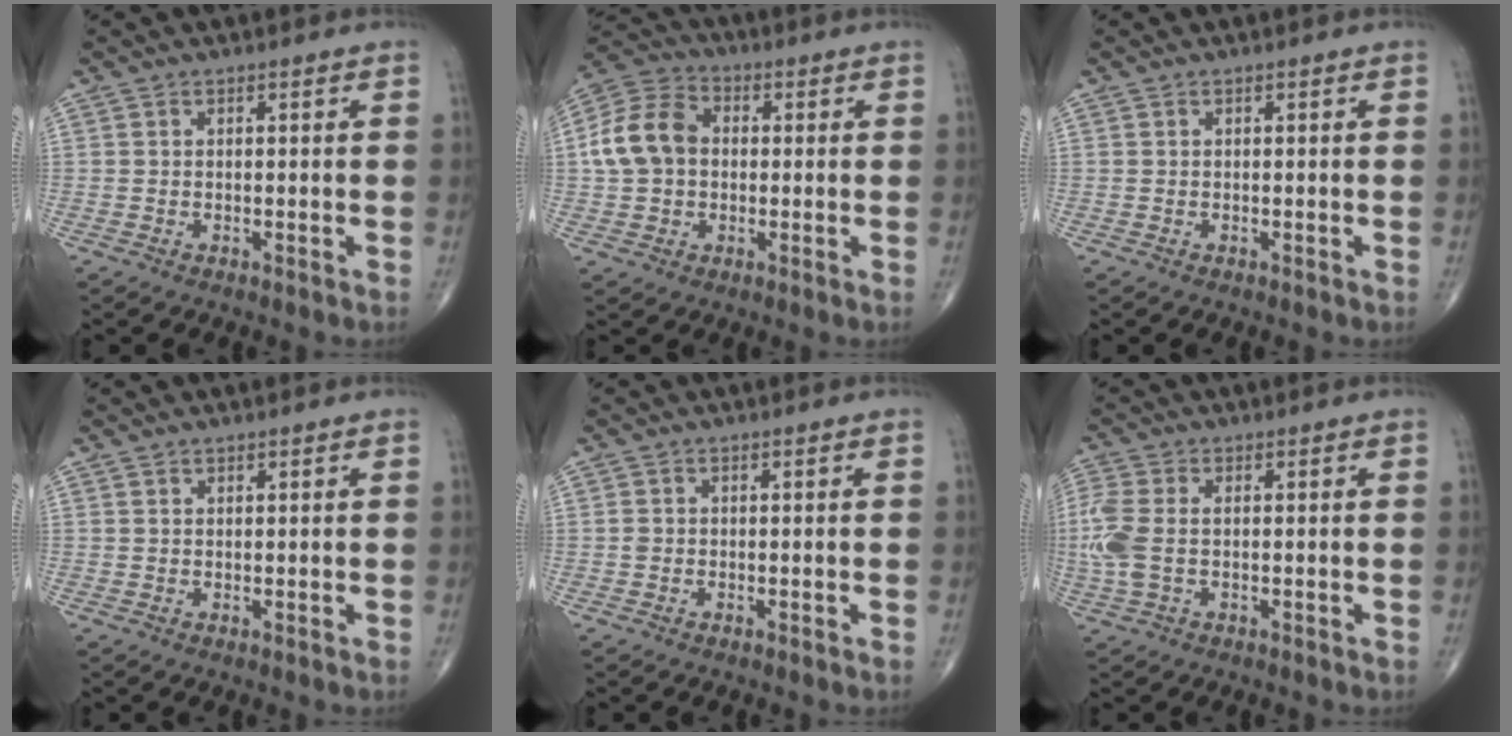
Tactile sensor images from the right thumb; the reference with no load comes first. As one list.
[{"total": 11.4, "force": [0.5, 8.9, 7.1], "torque": [-0.128, 0.030, 0.001]}, {"total": 0.0}, {"total": 0.7, "force": [0.6, 0.3, 0.1], "torque": [0.000, -0.005, 0.010]}, {"total": 0.7, "force": [-0.1, 0.7, 0.3], "torque": [-0.005, 0.001, -0.001]}, {"total": 7.0, "force": [-0.1, 4.1, 5.7], "torque": [-0.170, 0.009, -0.003]}]